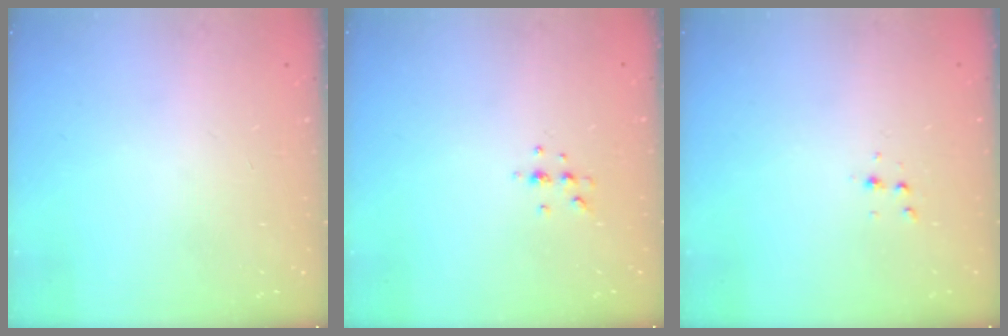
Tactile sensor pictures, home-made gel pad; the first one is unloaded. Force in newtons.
{"total": 4.1, "press": 4.1, "slide": 0.8}
{"total": 3.6, "press": 3.5, "slide": 0.9}